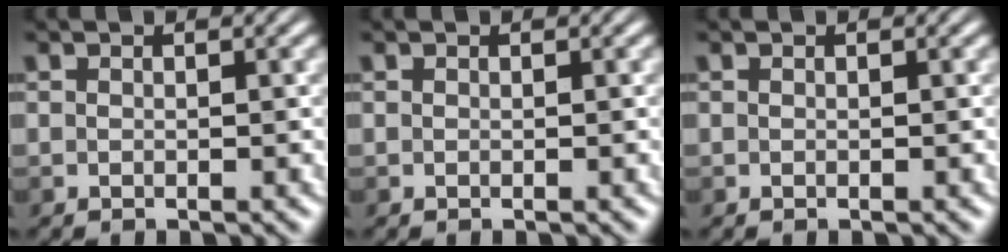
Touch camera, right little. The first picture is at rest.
{"total": 0.0}
{"total": 0.0}